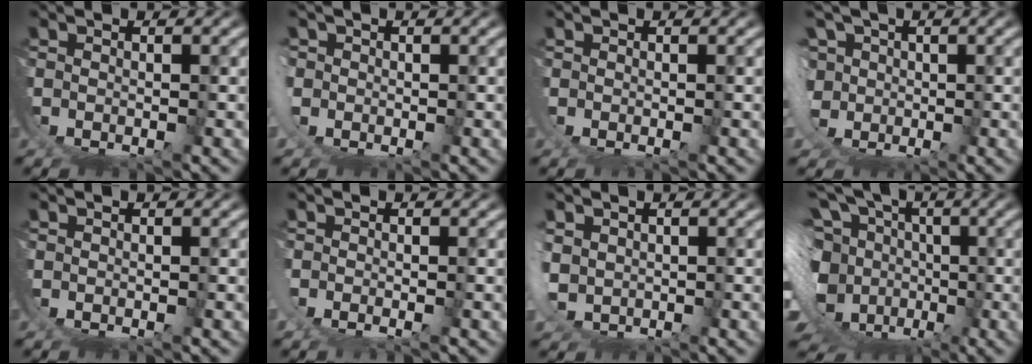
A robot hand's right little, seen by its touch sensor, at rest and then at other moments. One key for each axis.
{"total": 1.4, "fx": -0.1, "fy": 1.2, "fz": 0.7, "tx": -0.039, "ty": -0.011, "tz": 0.003}
{"total": 0.6, "fx": 0.3, "fy": 0.3, "fz": 0.5, "tx": -0.013, "ty": 0.000, "tz": 0.006}
{"total": 9.7, "fx": -0.6, "fy": 8.8, "fz": 4.0, "tx": -0.126, "ty": -0.028, "tz": -0.013}
{"total": 0.0}
{"total": 0.9, "fx": -0.3, "fy": 0.1, "fz": 0.8, "tx": -0.019, "ty": -0.004, "tz": -0.004}
{"total": 2.5, "fx": 0.7, "fy": 1.7, "fz": 1.7, "tx": -0.063, "ty": -0.019, "tz": 0.026}
{"total": 11.9, "fx": -0.1, "fy": 9.0, "fz": 7.8, "tx": -0.154, "ty": -0.038, "tz": 0.001}